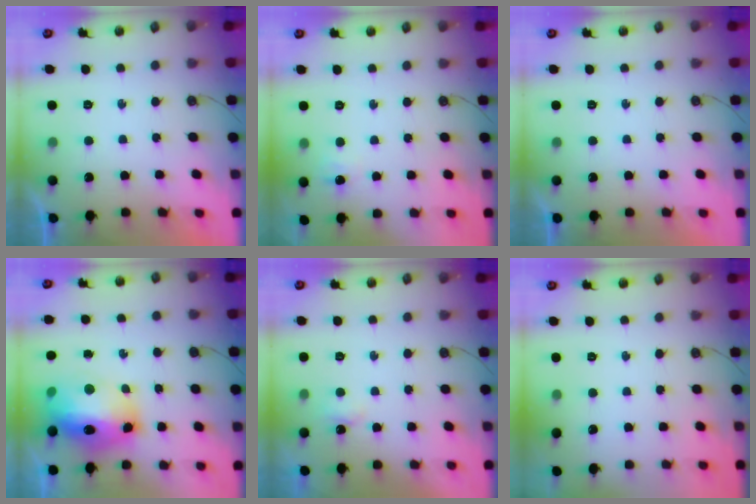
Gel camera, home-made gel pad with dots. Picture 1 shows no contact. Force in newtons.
{"total": 5.4, "press": 5.3, "slide": 1.1}
{"total": 0.0}
{"total": 16.4, "press": 16.3, "slide": 1.6}
{"total": 2.7, "press": 2.6, "slide": 0.5}
{"total": 0.0}